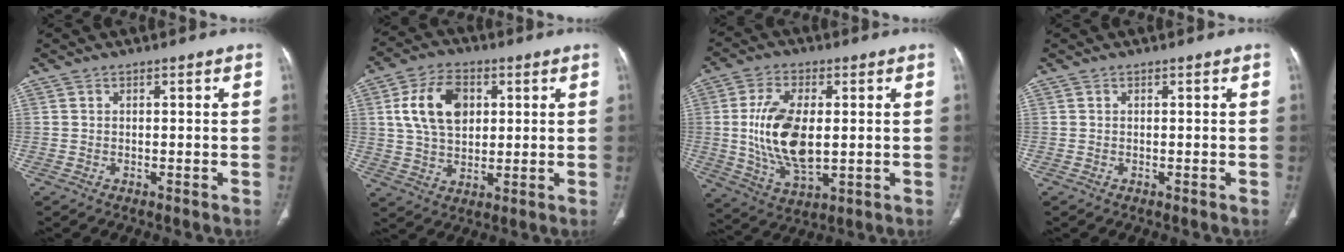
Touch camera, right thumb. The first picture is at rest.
{"total": 11.4, "force": [3.0, 8.1, 7.4], "torque": [-0.106, -0.002, 0.054]}
{"total": 14.5, "force": [0.6, 7.4, 12.4], "torque": [-0.239, -0.012, 0.019]}
{"total": 0.0}